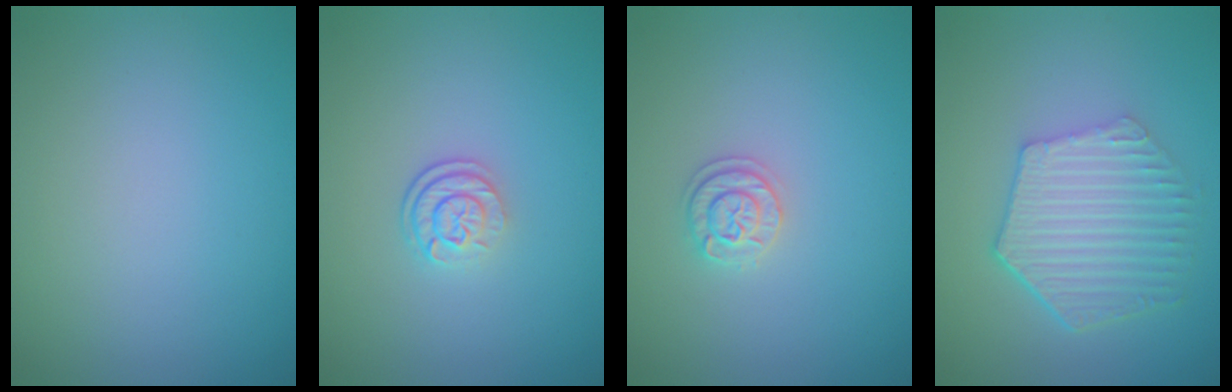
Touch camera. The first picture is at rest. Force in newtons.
{"total": 2.6, "press": 1.9, "slide": 1.8}
{"total": 1.7, "press": 1.7, "slide": 0.3}
{"total": 5.7, "press": 4.3, "slide": 3.8}